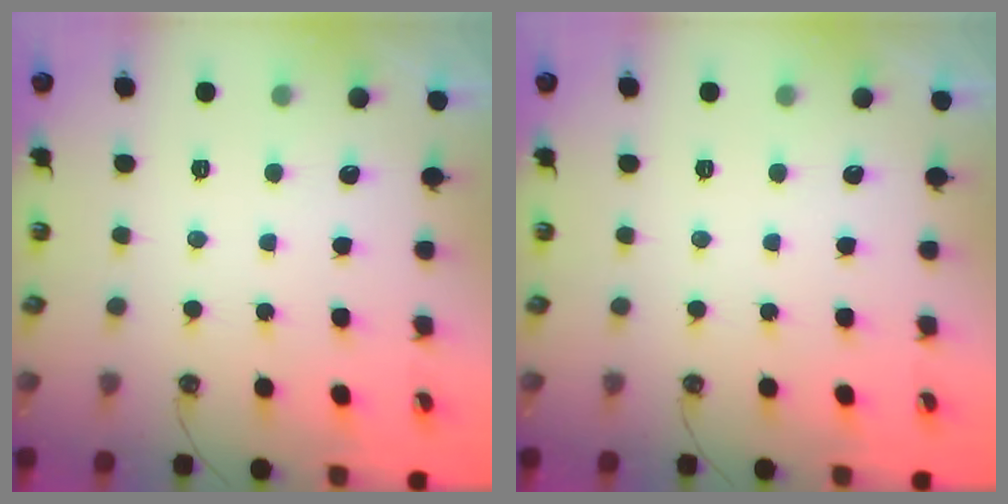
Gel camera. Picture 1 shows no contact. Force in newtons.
{"total": 0.0}